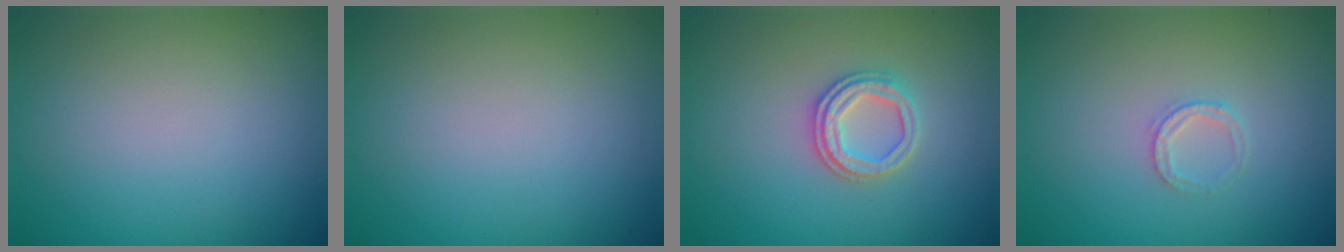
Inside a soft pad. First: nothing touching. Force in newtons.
{"total": 0.0}
{"total": 2.6, "press": 2.5, "slide": 0.7}
{"total": 1.4, "press": 1.3, "slide": 0.2}